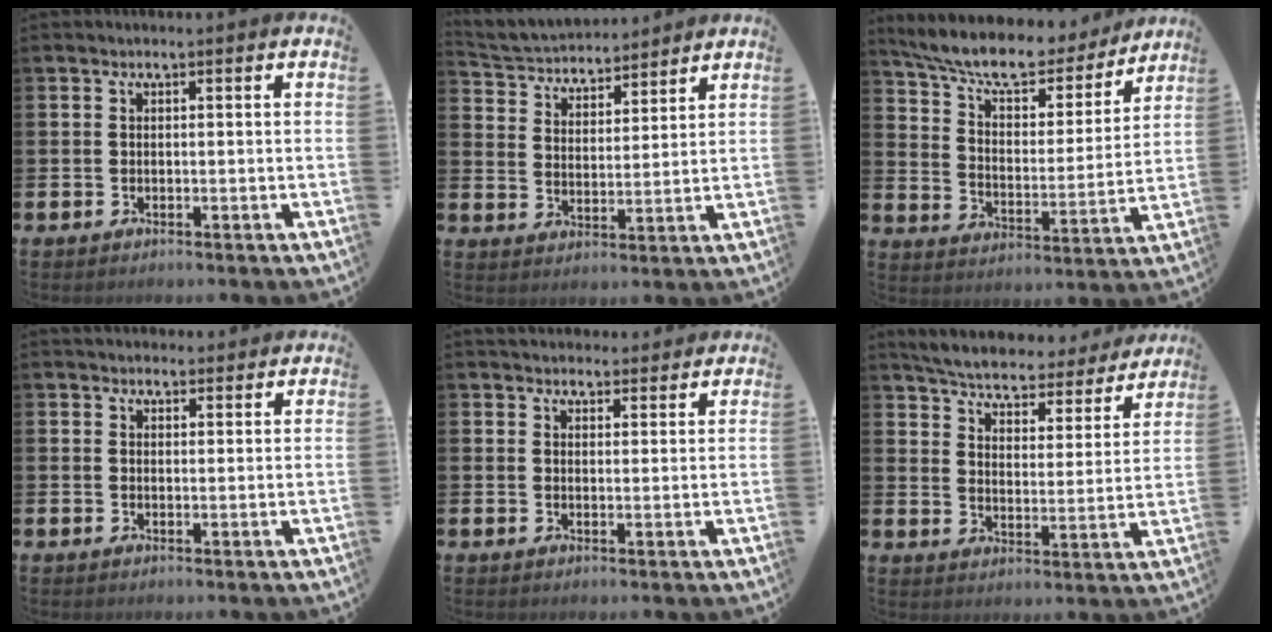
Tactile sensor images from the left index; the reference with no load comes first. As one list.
[{"total": 4.3, "force": [4.1, 1.3, -0.1], "torque": [-0.023, -0.031, 0.069]}, {"total": 9.7, "force": [8.6, 2.6, 3.7], "torque": [-0.094, -0.058, 0.146]}, {"total": 2.4, "force": [2.3, 0.7, -0.1], "torque": [0.010, -0.010, 0.040]}, {"total": 3.4, "force": [3.2, 0.9, 0.1], "torque": [0.004, -0.016, 0.058]}, {"total": 5.7, "force": [5.5, 0.8, 1.1], "torque": [-0.040, -0.042, 0.093]}]